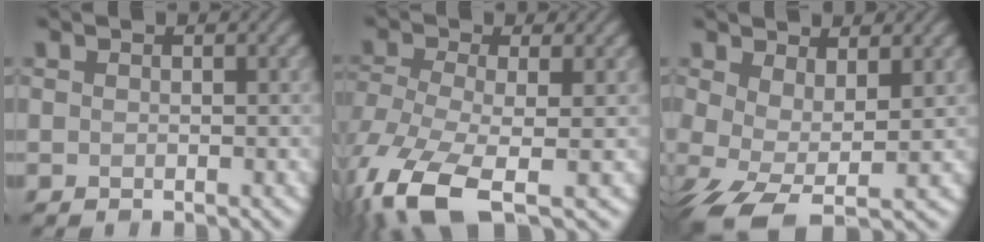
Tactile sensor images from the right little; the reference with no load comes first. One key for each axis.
{"total": 8.7, "fx": -4.9, "fy": 3.0, "fz": 6.5, "tx": -0.142, "ty": -0.017, "tz": -0.099}
{"total": 5.0, "fx": -0.9, "fy": 2.0, "fz": 4.5, "tx": -0.092, "ty": -0.011, "tz": -0.019}